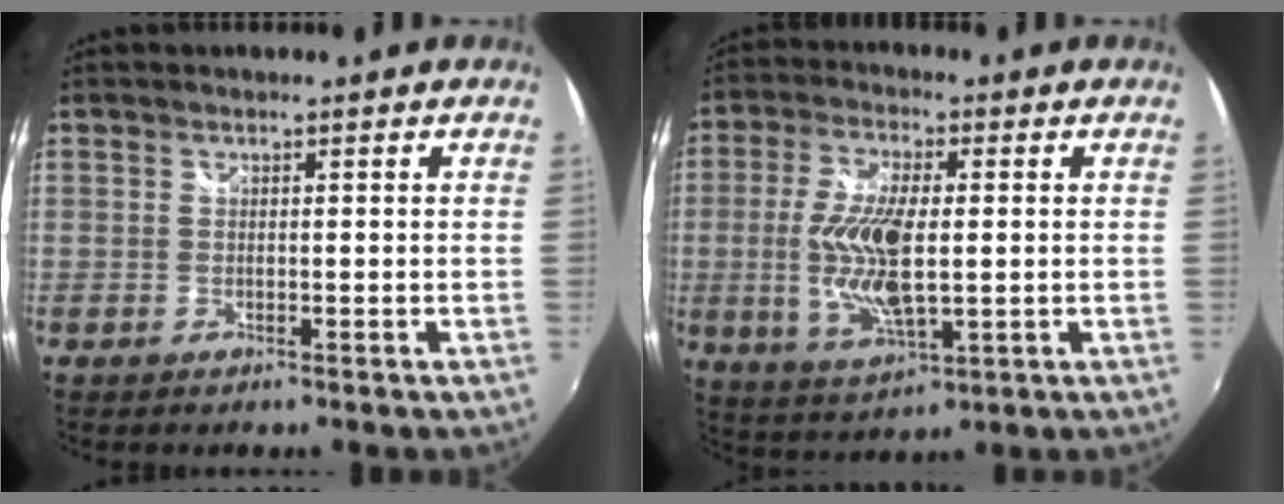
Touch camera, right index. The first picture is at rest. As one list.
[{"total": 12.3, "force": [-0.6, 4.4, 11.4], "torque": [-0.230, -0.008, -0.008]}]